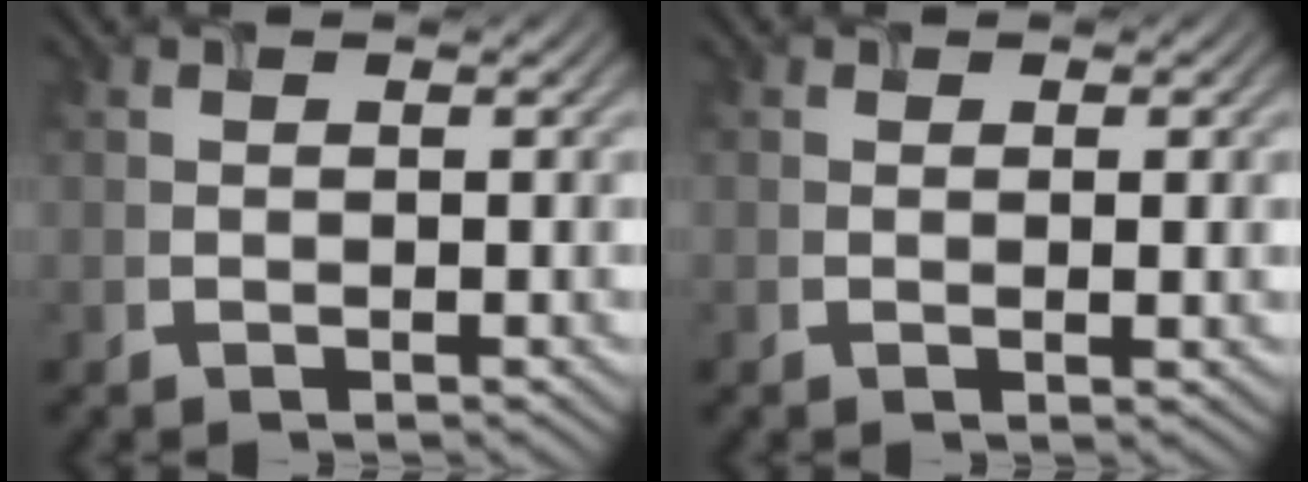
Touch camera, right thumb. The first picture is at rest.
{"total": 0.6, "force": [0.0, 0.1, 0.6], "torque": [-0.008, -0.002, 0.006]}